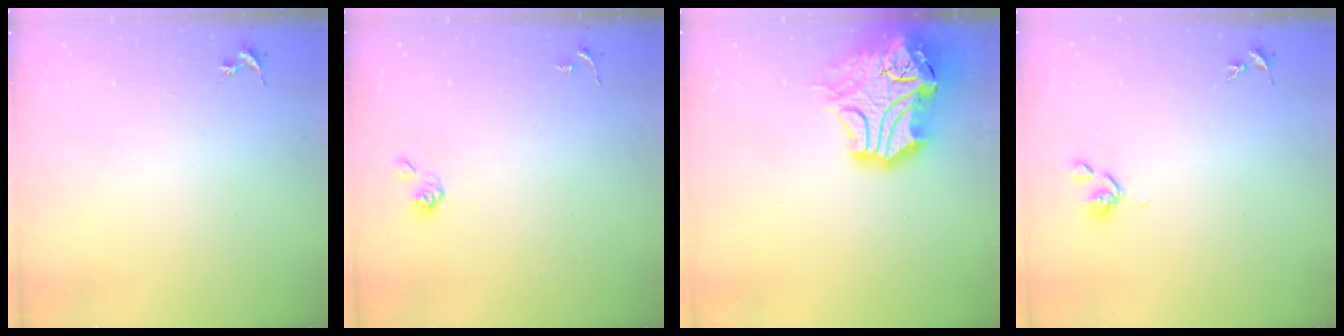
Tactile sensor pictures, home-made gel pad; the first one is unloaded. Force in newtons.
{"total": 4.6, "press": 4.6, "slide": 0.7}
{"total": 19.5, "press": 19.3, "slide": 2.9}
{"total": 6.0, "press": 5.9, "slide": 0.8}